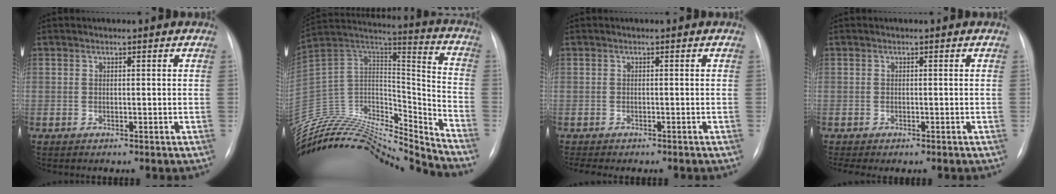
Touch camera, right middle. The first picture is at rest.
{"total": 29.1, "force": [-27.7, 3.6, 8.2], "torque": [-0.177, 0.017, -0.449]}
{"total": 3.6, "force": [-3.0, 1.2, 1.6], "torque": [-0.019, -0.004, -0.034]}
{"total": 1.5, "force": [-1.2, 0.6, 0.7], "torque": [-0.007, -0.001, -0.013]}